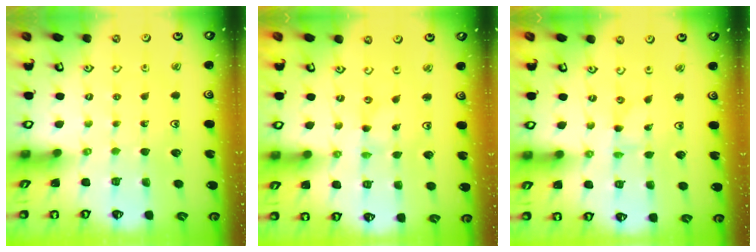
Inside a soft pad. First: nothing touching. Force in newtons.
{"total": 0.0}
{"total": 0.0}